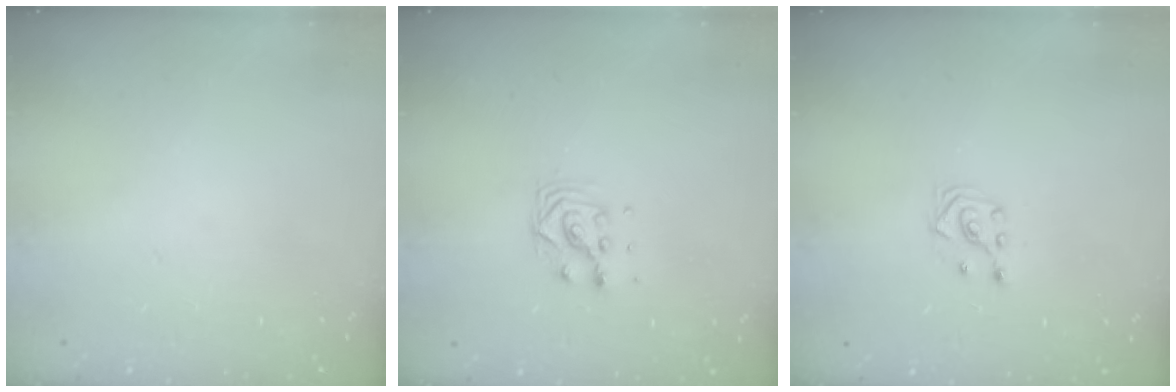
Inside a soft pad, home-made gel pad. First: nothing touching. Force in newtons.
{"total": 6.8, "press": 6.8, "slide": 0.4}
{"total": 3.0, "press": 2.8, "slide": 1.0}